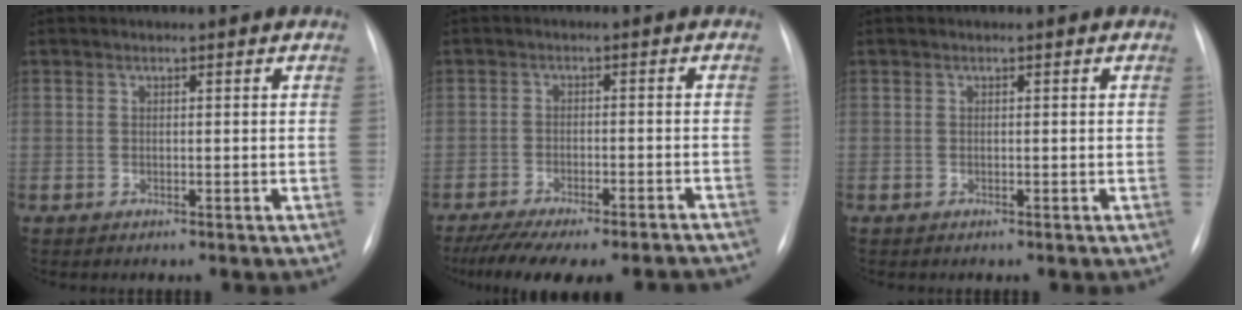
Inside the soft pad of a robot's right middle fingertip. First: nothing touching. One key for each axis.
{"total": 18.8, "fx": -16.3, "fy": 4.2, "fz": 8.2, "tx": -0.134, "ty": -0.016, "tz": -0.216}
{"total": 0.0}